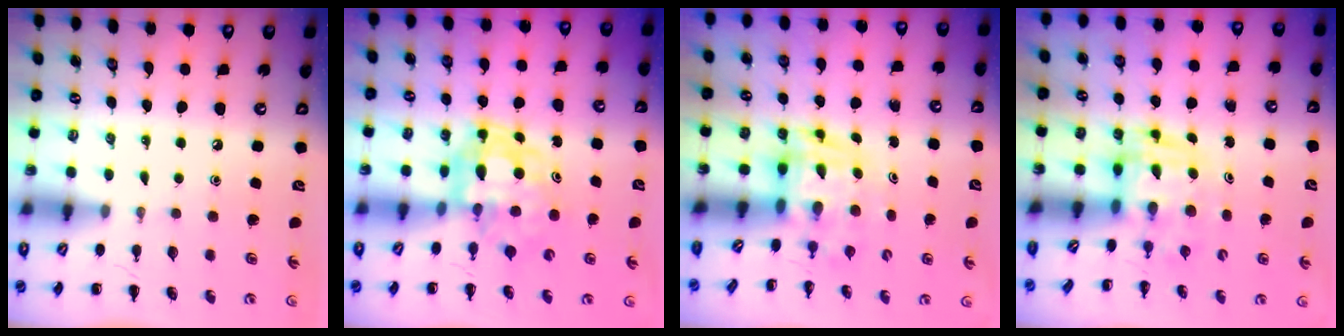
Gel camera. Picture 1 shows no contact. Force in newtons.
{"total": 5.2, "press": 5.0, "slide": 1.3}
{"total": 3.4, "press": 3.3, "slide": 0.6}
{"total": 2.9, "press": 2.8, "slide": 0.5}